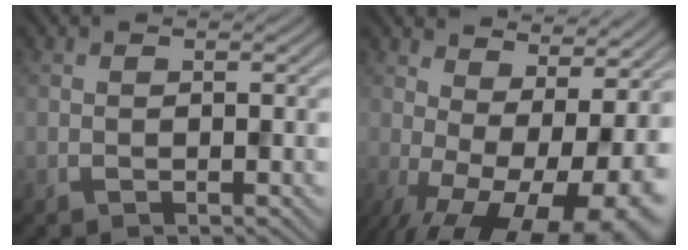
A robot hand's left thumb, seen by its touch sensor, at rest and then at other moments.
{"total": 15.7, "force": [-2.2, 7.7, 13.5], "torque": [-0.178, -0.019, 0.006]}